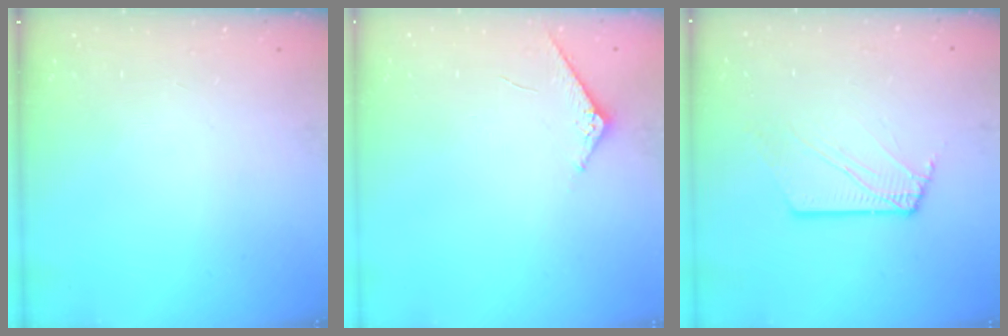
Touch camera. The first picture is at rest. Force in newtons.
{"total": 3.9, "press": 3.9, "slide": 0.5}
{"total": 3.3, "press": 3.2, "slide": 0.3}